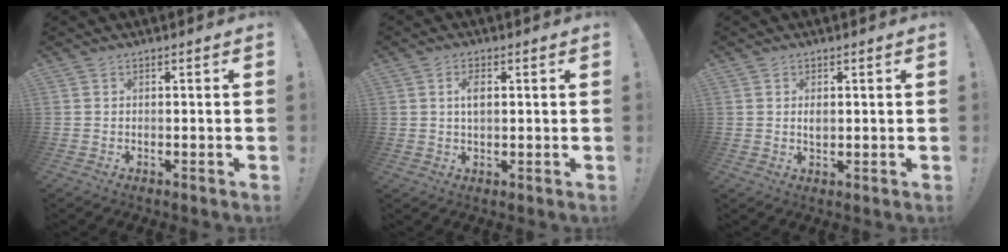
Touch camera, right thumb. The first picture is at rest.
{"total": 4.3, "force": [1.0, 2.8, 3.1], "torque": [-0.048, 0.003, 0.015]}
{"total": 2.4, "force": [0.6, 2.1, 0.9], "torque": [-0.012, -0.003, 0.009]}